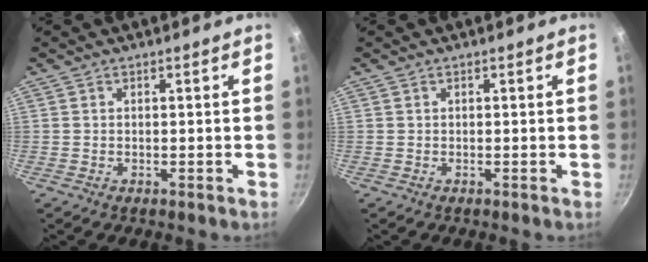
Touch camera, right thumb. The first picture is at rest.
{"total": 0.0}